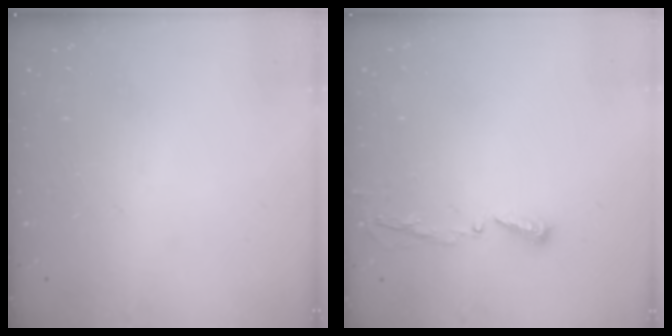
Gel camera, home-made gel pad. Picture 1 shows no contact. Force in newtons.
{"total": 3.4, "press": 3.4, "slide": 0.4}